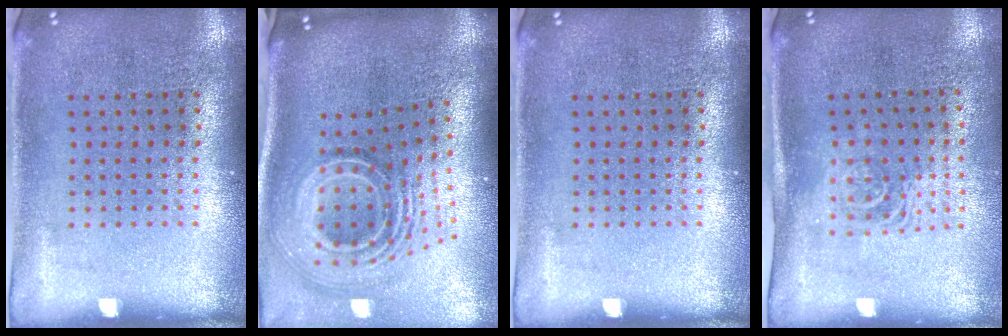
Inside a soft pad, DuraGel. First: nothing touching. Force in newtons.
{"total": 2.9, "press": 1.8, "slide": 2.2}
{"total": 0.0}
{"total": 1.6, "press": 1.3, "slide": 1.0}